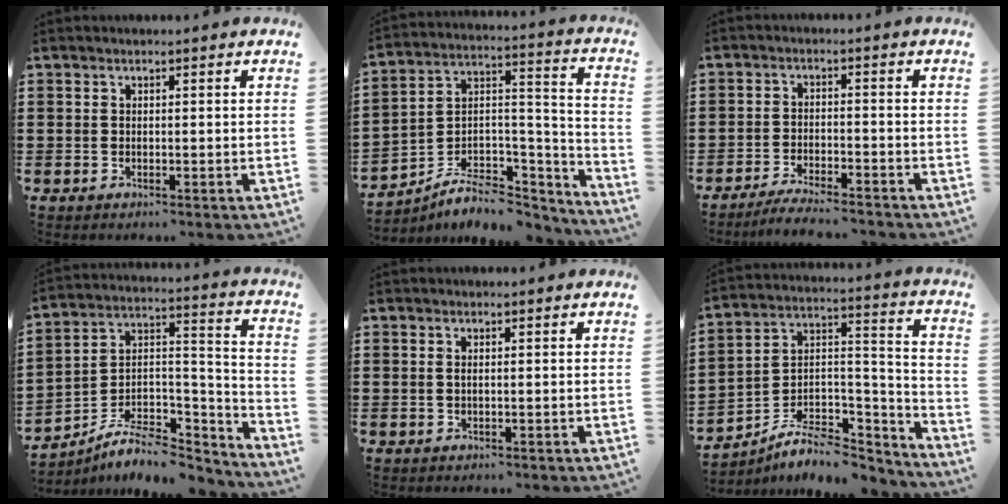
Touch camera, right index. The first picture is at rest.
{"total": 6.7, "force": [-4.6, 3.8, 3.1], "torque": [-0.055, 0.007, -0.083]}
{"total": 3.8, "force": [-3.7, 0.0, 0.9], "torque": [-0.018, 0.002, -0.075]}
{"total": 7.7, "force": [-5.6, 3.7, 3.8], "torque": [-0.070, 0.011, -0.106]}
{"total": 0.7, "force": [0.1, 0.2, 0.7], "torque": [-0.016, 0.001, 0.001]}
{"total": 7.2, "force": [-5.3, 3.7, 3.3], "torque": [-0.064, 0.008, -0.099]}